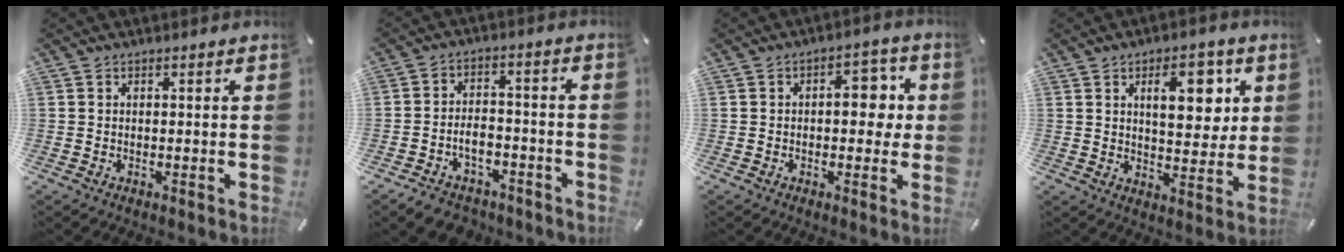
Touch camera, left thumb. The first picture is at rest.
{"total": 7.2, "force": [-4.6, 4.5, 3.3], "torque": [-0.059, 0.028, -0.083]}
{"total": 8.1, "force": [0.6, 4.8, 6.5], "torque": [-0.077, 0.001, 0.000]}
{"total": 12.3, "force": [4.7, 6.3, 9.5], "torque": [-0.122, -0.009, 0.073]}